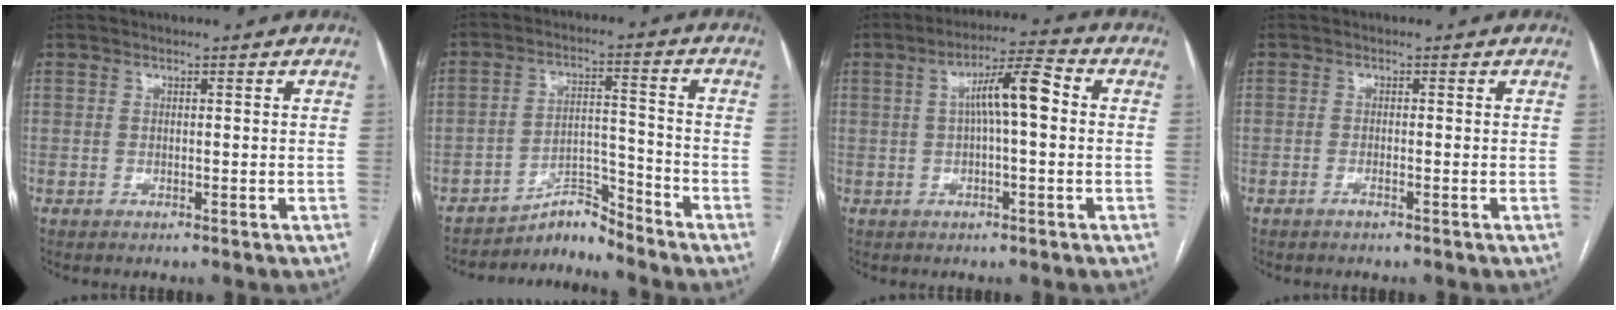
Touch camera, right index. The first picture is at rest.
{"total": 5.3, "force": [-5.3, 0.3, -0.6], "torque": [0.017, 0.028, -0.086]}
{"total": 7.9, "force": [1.0, 1.2, 7.8], "torque": [-0.132, 0.029, 0.013]}
{"total": 0.7, "force": [-0.5, 0.0, 0.5], "torque": [-0.011, 0.000, -0.010]}